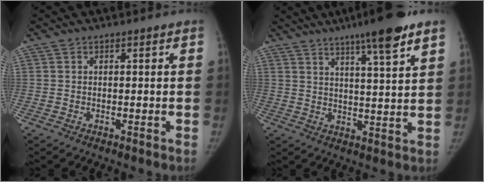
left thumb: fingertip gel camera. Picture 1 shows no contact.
{"total": 12.0, "force": [8.0, 1.2, 8.9], "torque": [-0.125, -0.028, 0.118]}